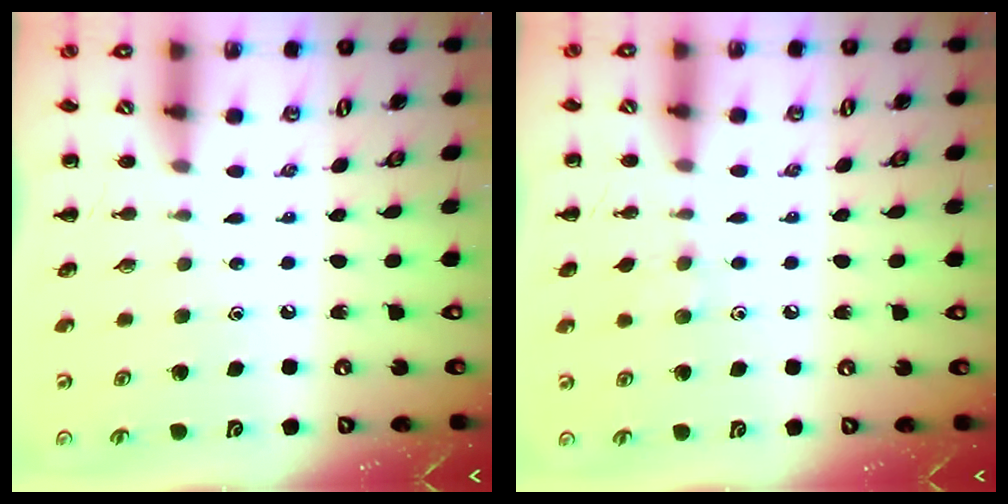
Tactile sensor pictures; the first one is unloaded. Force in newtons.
{"total": 5.7, "press": 5.4, "slide": 2.0}